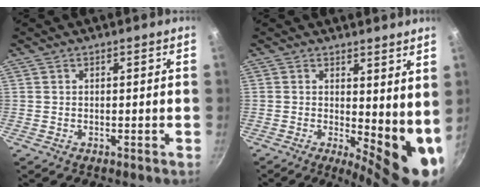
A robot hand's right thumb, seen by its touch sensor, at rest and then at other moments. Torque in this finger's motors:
{"motor_torque": [-0.24, 1.37, 1.66, -0.14, 0.06]}